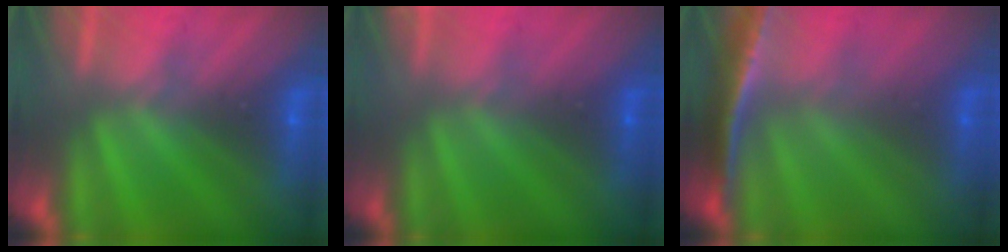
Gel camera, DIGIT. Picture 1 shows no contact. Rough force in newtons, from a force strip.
{"total": 2.6}
{"total": 1.0}